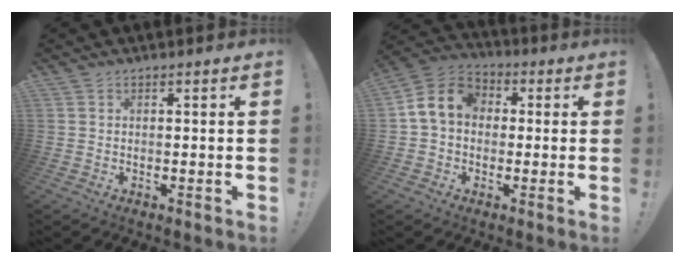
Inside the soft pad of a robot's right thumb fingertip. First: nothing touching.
{"total": 10.7, "force": [1.2, 8.6, 6.2], "torque": [-0.107, 0.016, 0.027]}